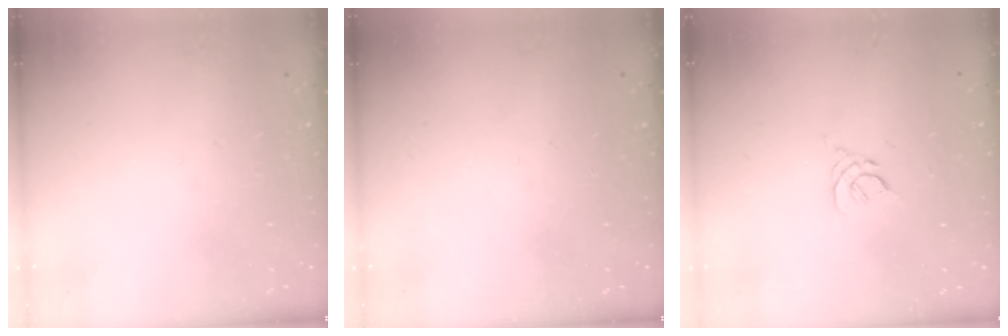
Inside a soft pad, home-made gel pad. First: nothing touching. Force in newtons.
{"total": 0.0}
{"total": 2.2, "press": 2.1, "slide": 0.6}